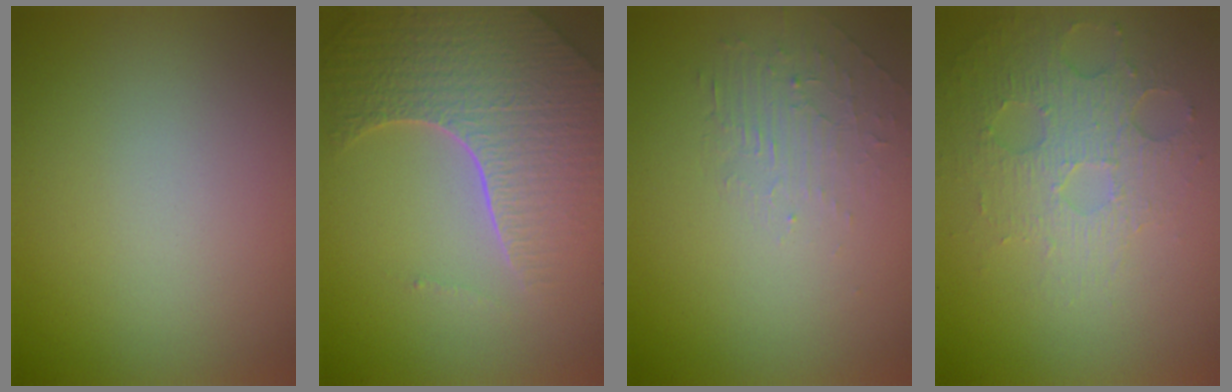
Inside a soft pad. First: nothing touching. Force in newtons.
{"total": 7.8, "press": 5.6, "slide": 5.5}
{"total": 1.8, "press": 0.5, "slide": 1.7}
{"total": 4.0, "press": 3.2, "slide": 2.5}